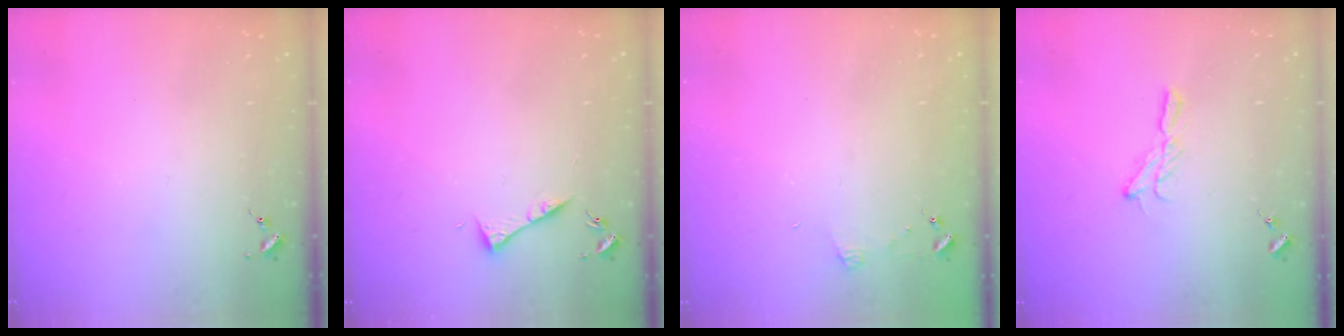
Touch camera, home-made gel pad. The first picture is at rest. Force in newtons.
{"total": 4.2, "press": 4.1, "slide": 0.5}
{"total": 3.9, "press": 3.9, "slide": 0.4}
{"total": 6.4, "press": 6.4, "slide": 0.4}